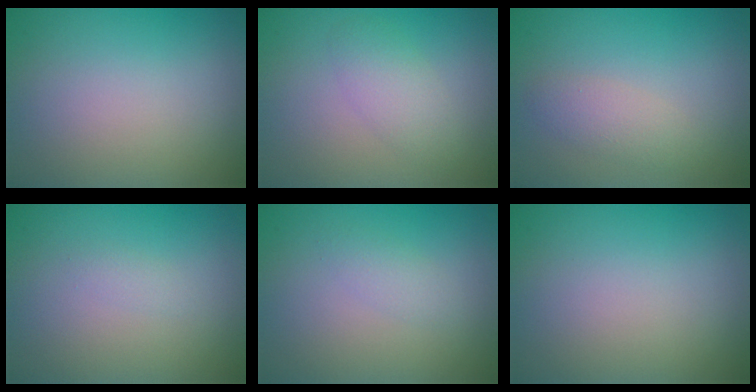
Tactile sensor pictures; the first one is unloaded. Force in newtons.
{"total": 2.4, "press": 2.4, "slide": 0.1}
{"total": 1.8, "press": 1.8, "slide": 0.2}
{"total": 0.6, "press": 0.6, "slide": 0.0}
{"total": 1.2, "press": 1.2, "slide": 0.1}
{"total": 0.0}